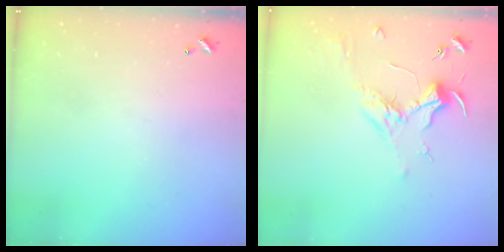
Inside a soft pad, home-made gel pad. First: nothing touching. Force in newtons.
{"total": 1.8, "press": 1.7, "slide": 0.7}